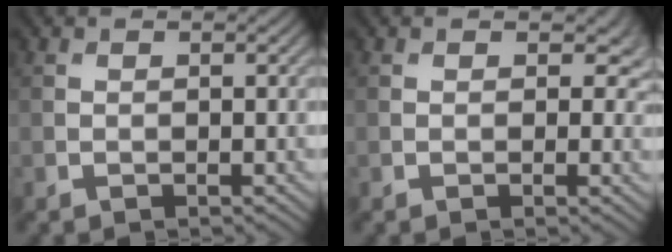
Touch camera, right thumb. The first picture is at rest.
{"total": 2.4, "force": [0.6, 1.7, 1.5], "torque": [-0.024, -0.006, 0.001]}